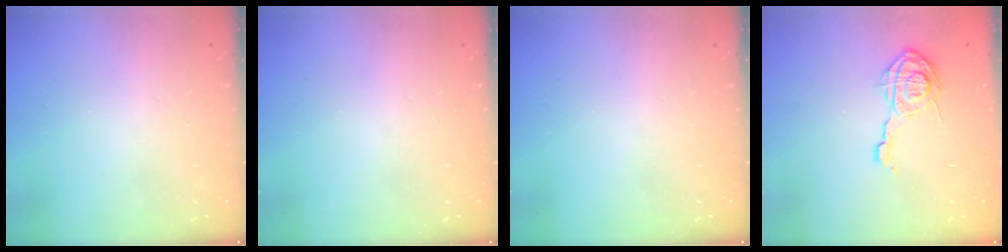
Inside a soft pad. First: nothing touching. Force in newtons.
{"total": 0.0}
{"total": 0.0}
{"total": 12.7, "press": 12.7, "slide": 1.0}